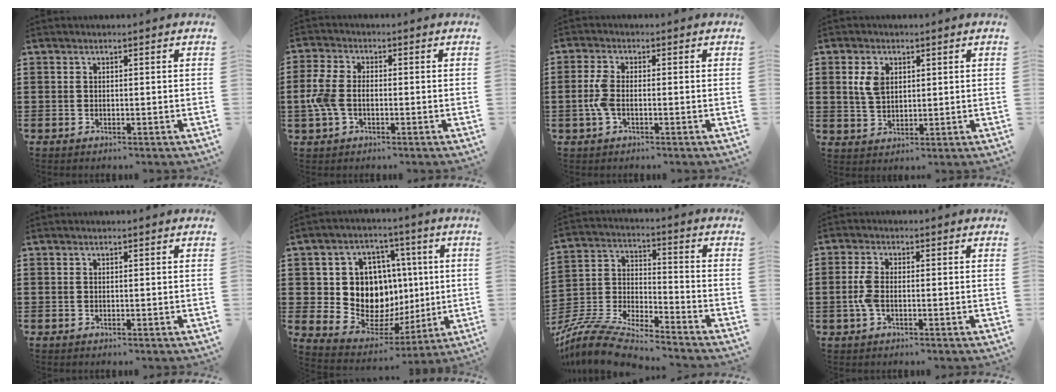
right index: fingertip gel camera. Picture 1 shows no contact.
{"total": 4.9, "force": [-0.9, 3.1, 3.7], "torque": [-0.105, -0.005, -0.027]}
{"total": 3.8, "force": [-0.9, 1.6, 3.3], "torque": [-0.088, -0.005, -0.023]}
{"total": 4.2, "force": [1.3, 2.7, 2.9], "torque": [-0.065, 0.009, 0.023]}
{"total": 0.0}
{"total": 11.9, "force": [1.8, 10.3, 5.6], "torque": [-0.128, -0.017, 0.042]}
{"total": 9.2, "force": [-8.6, 1.2, 3.1], "torque": [-0.082, 0.000, -0.176]}
{"total": 3.5, "force": [-0.7, 1.5, 3.0], "torque": [-0.085, -0.007, -0.021]}